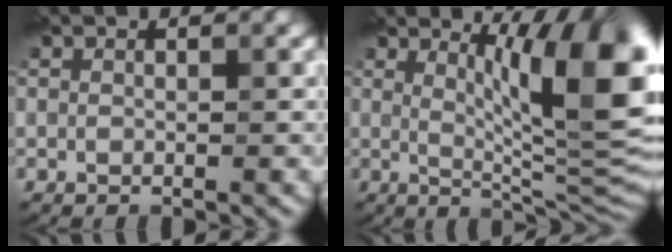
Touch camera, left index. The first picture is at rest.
{"total": 10.9, "force": [3.3, 2.4, 10.1], "torque": [-0.131, -0.006, 0.059]}